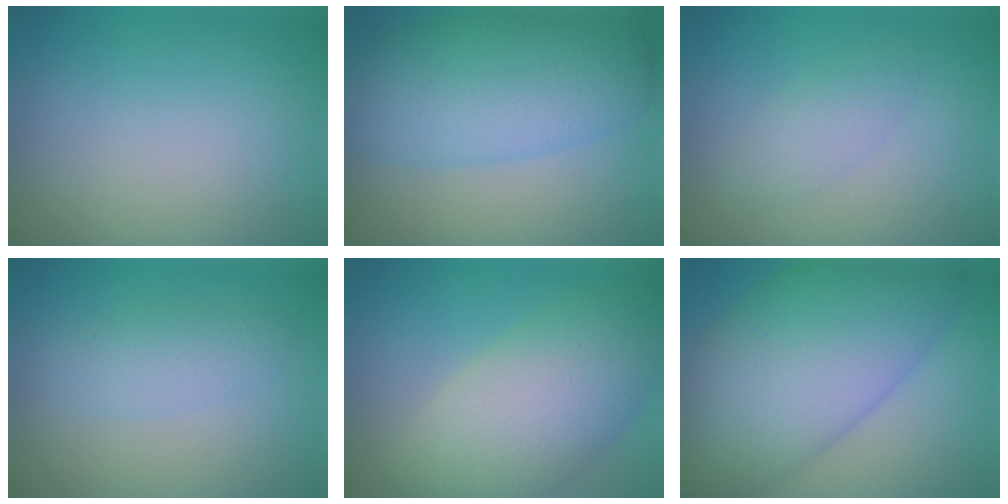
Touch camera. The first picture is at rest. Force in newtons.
{"total": 8.2, "press": 8.2, "slide": 0.2}
{"total": 1.8, "press": 1.8, "slide": 0.2}
{"total": 2.3, "press": 2.3, "slide": 0.1}
{"total": 9.0, "press": 8.9, "slide": 0.7}
{"total": 12.3, "press": 12.3, "slide": 0.2}